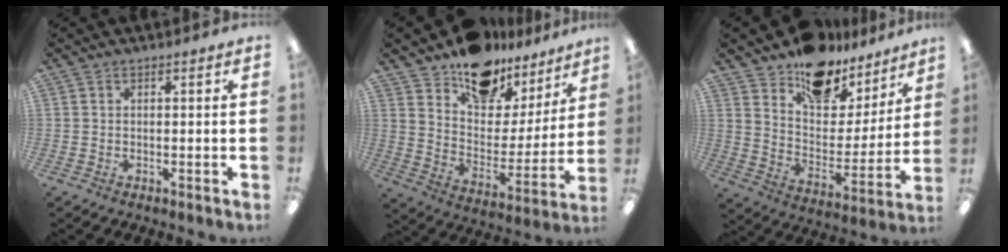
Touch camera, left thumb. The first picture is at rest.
{"total": 14.1, "force": [11.6, 7.3, 3.1], "torque": [-0.048, -0.102, 0.213]}
{"total": 14.8, "force": [11.9, 7.9, 3.9], "torque": [-0.062, -0.097, 0.217]}